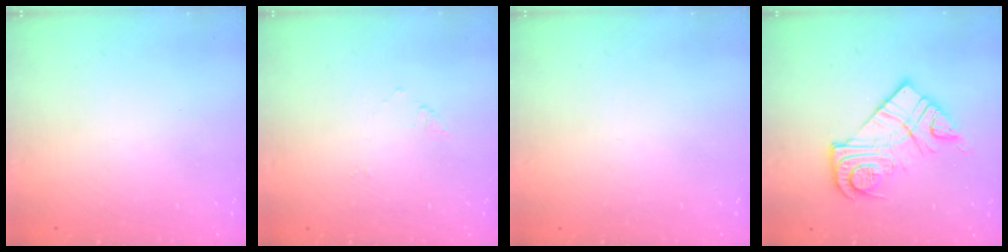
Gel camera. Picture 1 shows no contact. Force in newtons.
{"total": 2.7, "press": 2.7, "slide": 0.4}
{"total": 0.0}
{"total": 14.9, "press": 14.8, "slide": 1.1}